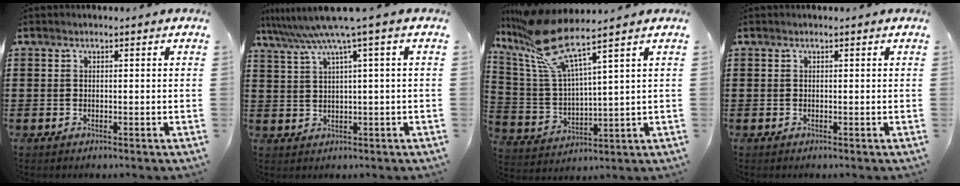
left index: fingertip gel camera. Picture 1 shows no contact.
{"total": 6.0, "force": [2.9, -0.8, 5.2], "torque": [-0.117, -0.024, 0.043]}
{"total": 11.5, "force": [8.6, 1.9, 7.5], "torque": [-0.200, -0.047, 0.141]}
{"total": 0.0}